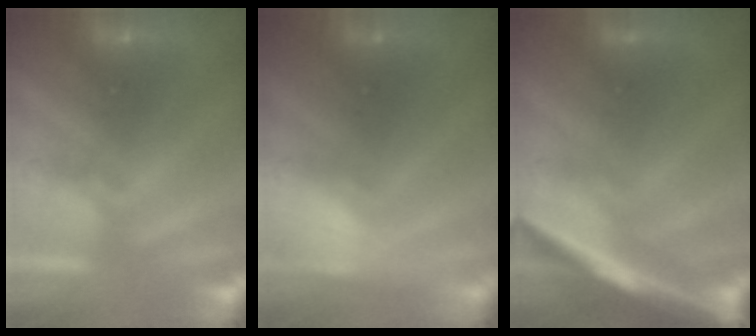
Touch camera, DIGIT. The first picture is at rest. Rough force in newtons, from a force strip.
{"total": 3.0}
{"total": 7.1}